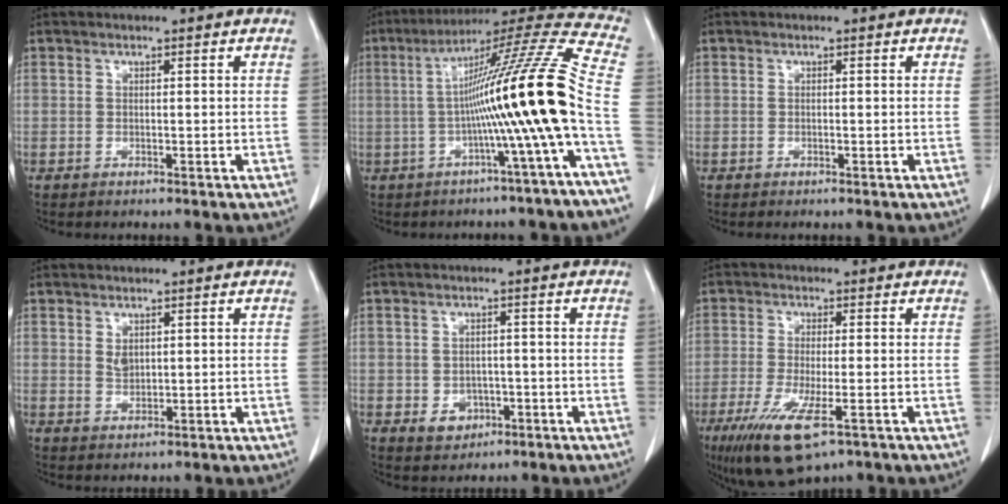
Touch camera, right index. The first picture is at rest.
{"total": 18.7, "force": [-2.6, -2.5, 18.3], "torque": [-0.269, 0.017, -0.055]}
{"total": 0.0}
{"total": 1.7, "force": [0.7, 1.1, 1.1], "torque": [-0.020, -0.003, 0.018]}
{"total": 3.5, "force": [-1.3, 3.0, 1.5], "torque": [-0.013, 0.005, -0.010]}
{"total": 10.0, "force": [-5.3, 2.1, 8.3], "torque": [-0.158, -0.030, -0.086]}